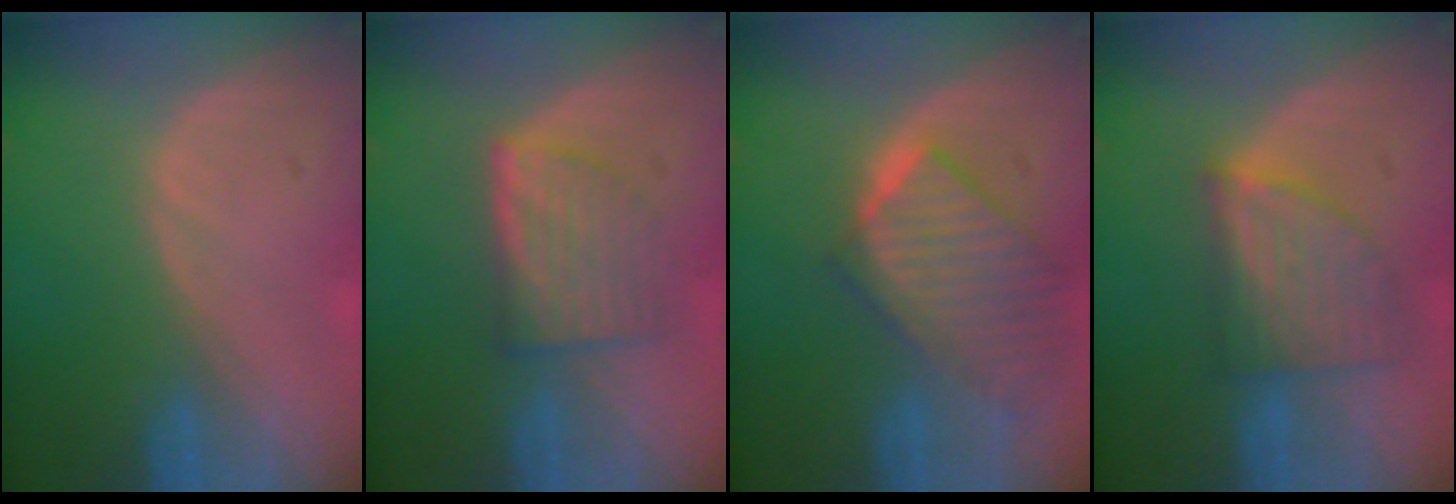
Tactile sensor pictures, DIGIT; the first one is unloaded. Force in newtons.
{"total": 6.2, "press": 5.9, "slide": 1.8}
{"total": 9.8, "press": 8.6, "slide": 4.7}
{"total": 7.3, "press": 6.8, "slide": 2.7}